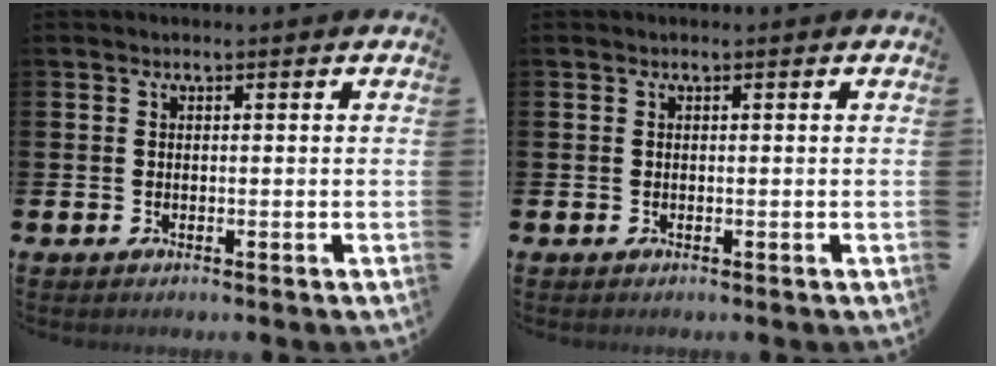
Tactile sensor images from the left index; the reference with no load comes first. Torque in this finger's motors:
{"motor_torque": [0.00, 0.00, 0.00, -0.01]}